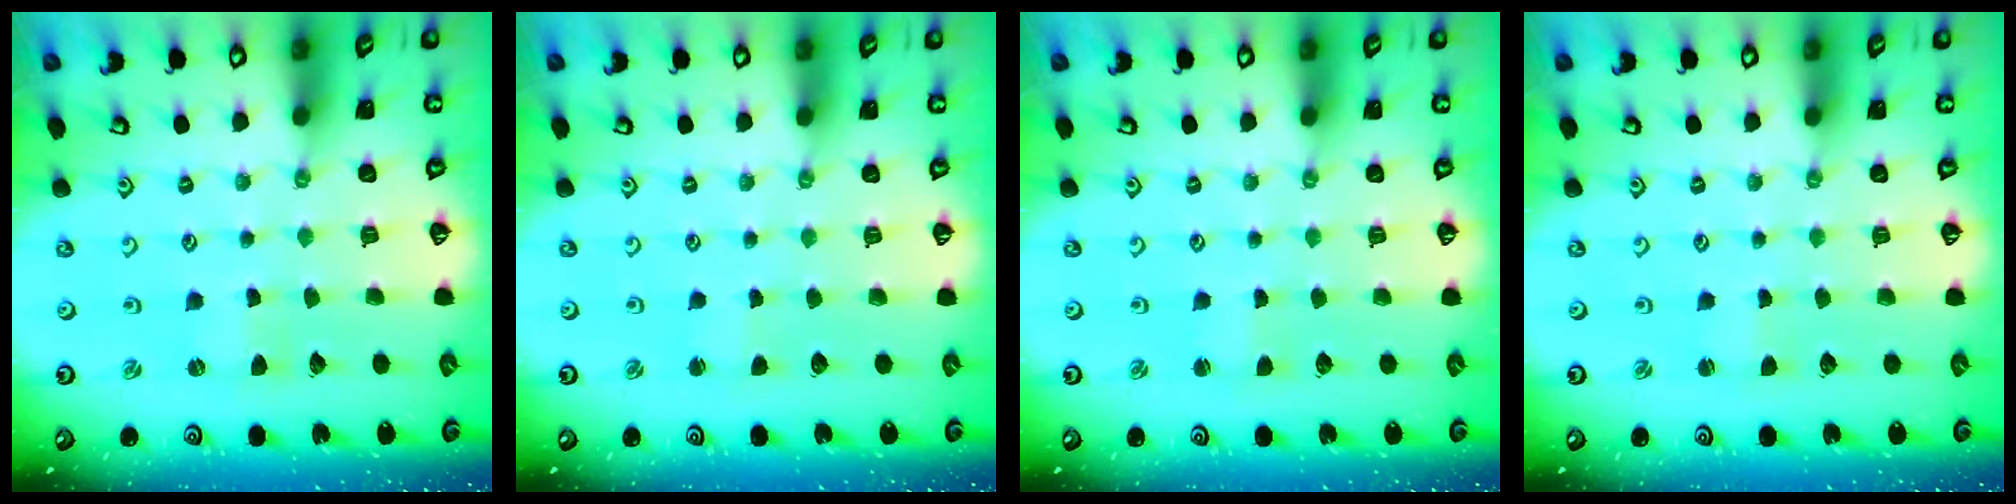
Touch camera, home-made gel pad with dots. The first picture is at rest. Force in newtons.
{"total": 1.4, "press": 1.3, "slide": 0.3}
{"total": 1.4, "press": 1.4, "slide": 0.2}
{"total": 0.6, "press": 0.6, "slide": 0.0}